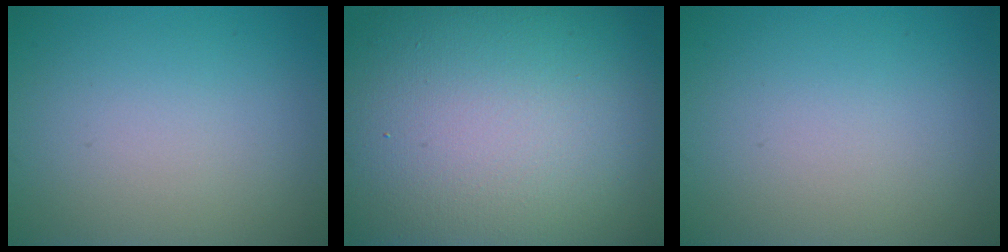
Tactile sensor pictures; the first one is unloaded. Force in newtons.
{"total": 20.7, "press": 20.7, "slide": 1.2}
{"total": 0.0}